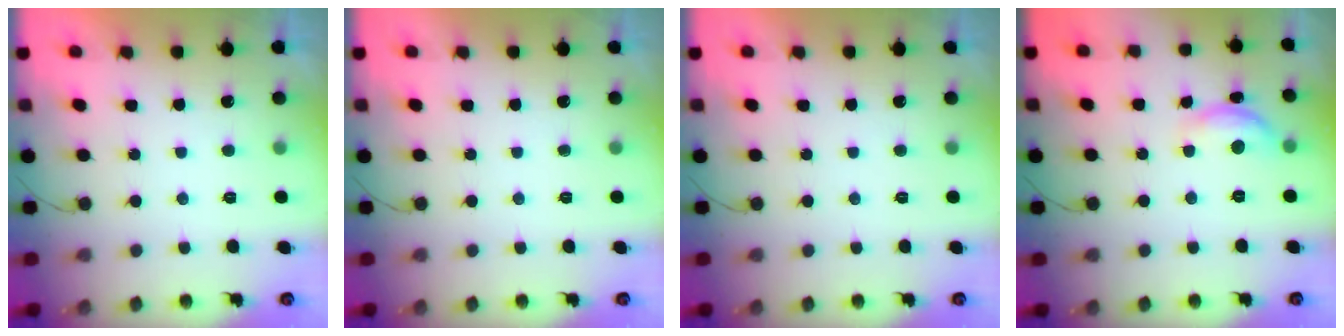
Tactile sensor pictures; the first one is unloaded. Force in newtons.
{"total": 0.0}
{"total": 0.0}
{"total": 9.6, "press": 9.6, "slide": 0.5}